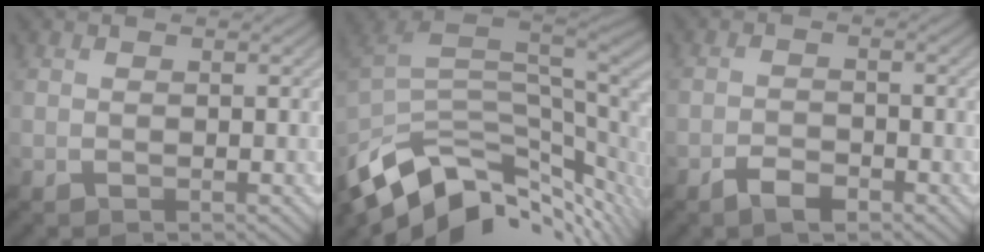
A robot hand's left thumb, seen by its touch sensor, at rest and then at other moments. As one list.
[{"total": 13.4, "force": [-5.1, 7.5, 9.9], "torque": [-0.208, -0.031, -0.075]}, {"total": 2.7, "force": [-2.1, 1.0, 1.4], "torque": [-0.031, -0.001, -0.040]}]